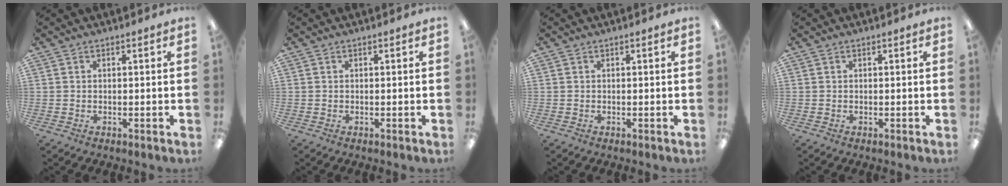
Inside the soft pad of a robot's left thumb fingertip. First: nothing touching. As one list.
[{"total": 0.0}, {"total": 0.0}, {"total": 0.0}]